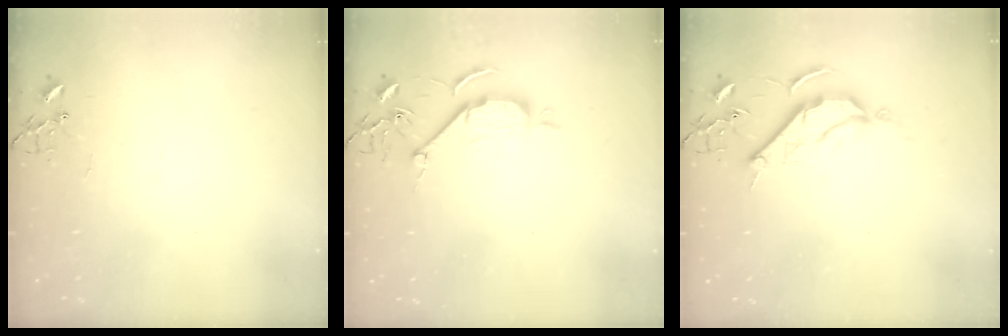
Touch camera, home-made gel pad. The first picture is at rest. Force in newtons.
{"total": 7.9, "press": 7.9, "slide": 0.9}
{"total": 9.1, "press": 9.1, "slide": 0.1}